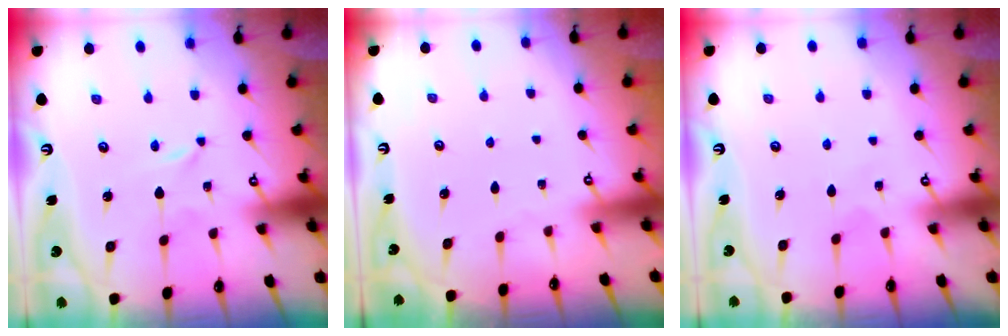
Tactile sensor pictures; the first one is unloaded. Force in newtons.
{"total": 0.0}
{"total": 3.2, "press": 3.2, "slide": 0.3}